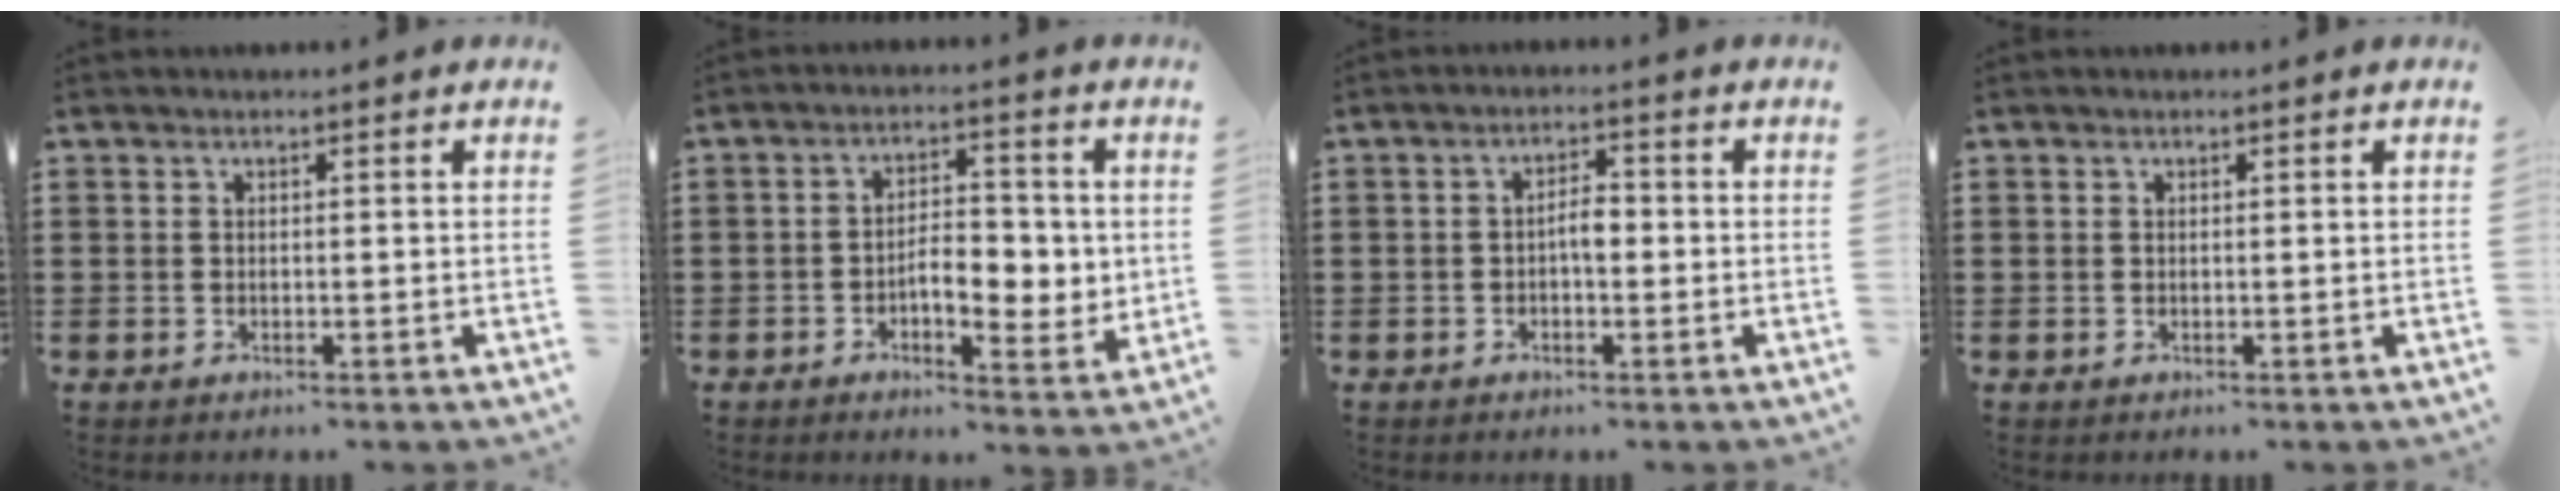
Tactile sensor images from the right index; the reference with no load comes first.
{"total": 6.0, "force": [-0.9, 3.2, 5.0], "torque": [-0.070, 0.002, -0.024]}
{"total": 3.0, "force": [-0.5, 1.1, 2.8], "torque": [-0.052, 0.004, -0.011]}
{"total": 0.5, "force": [0.1, 0.5, 0.0], "torque": [-0.001, 0.004, 0.002]}